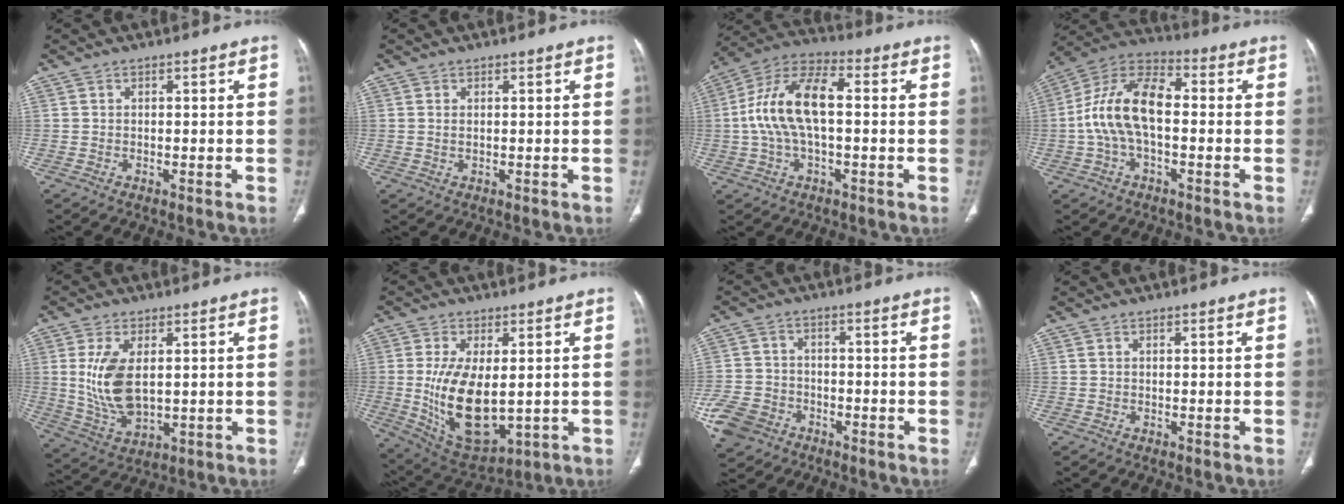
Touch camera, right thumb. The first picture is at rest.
{"total": 0.7, "force": [0.2, 0.3, 0.5], "torque": [-0.015, 0.003, 0.007]}
{"total": 14.1, "force": [0.3, 6.8, 12.4], "torque": [-0.248, 0.039, -0.001]}
{"total": 14.0, "force": [-0.8, 7.5, 11.8], "torque": [-0.228, 0.041, -0.023]}
{"total": 11.1, "force": [1.6, 5.9, 9.2], "torque": [-0.184, -0.015, 0.047]}
{"total": 15.0, "force": [-0.3, 7.6, 13.0], "torque": [-0.230, -0.020, 0.020]}
{"total": 9.1, "force": [-4.6, 7.0, 3.6], "torque": [-0.077, 0.021, -0.082]}
{"total": 0.0}